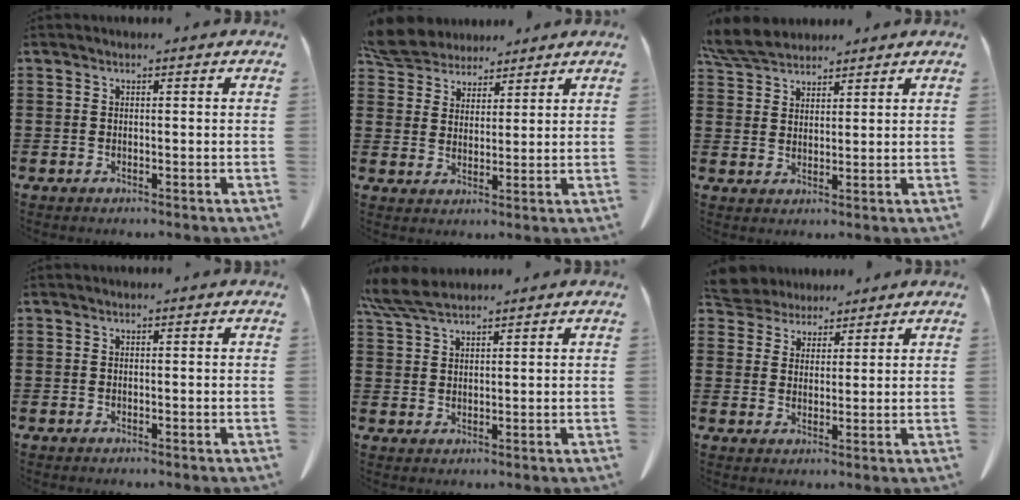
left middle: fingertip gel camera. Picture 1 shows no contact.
{"total": 6.5, "force": [5.9, 2.3, 1.3], "torque": [-0.052, -0.012, 0.113]}
{"total": 5.5, "force": [5.0, 1.5, 1.7], "torque": [-0.051, -0.006, 0.098]}
{"total": 0.0}
{"total": 5.2, "force": [4.3, 1.0, 2.7], "torque": [-0.064, -0.007, 0.082]}
{"total": 4.9, "force": [4.5, 1.7, 0.3], "torque": [-0.029, -0.013, 0.085]}